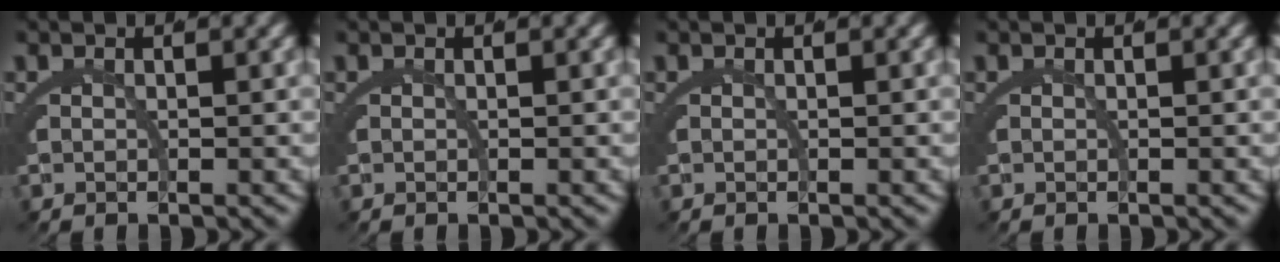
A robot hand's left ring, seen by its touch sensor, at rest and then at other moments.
{"total": 0.0}
{"total": 0.0}
{"total": 0.0}